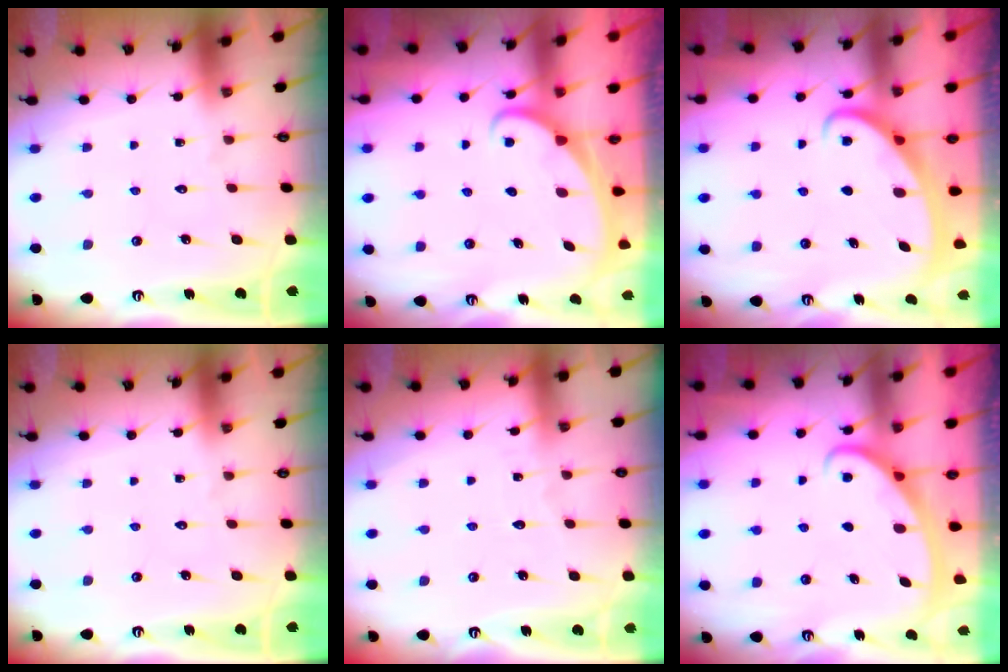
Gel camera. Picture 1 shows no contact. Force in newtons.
{"total": 1.8, "press": 1.8, "slide": 0.1}
{"total": 2.5, "press": 2.5, "slide": 0.4}
{"total": 0.0}
{"total": 2.2, "press": 2.2, "slide": 0.2}
{"total": 2.9, "press": 2.9, "slide": 0.4}